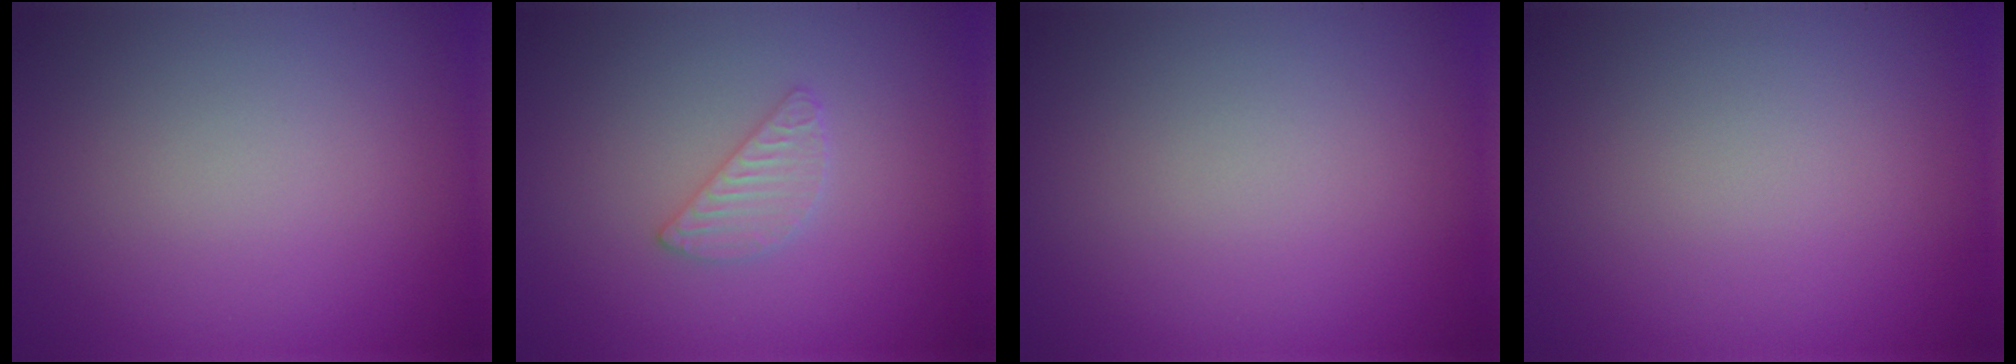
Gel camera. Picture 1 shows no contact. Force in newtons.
{"total": 1.9, "press": 1.8, "slide": 0.2}
{"total": 0.0}
{"total": 0.0}